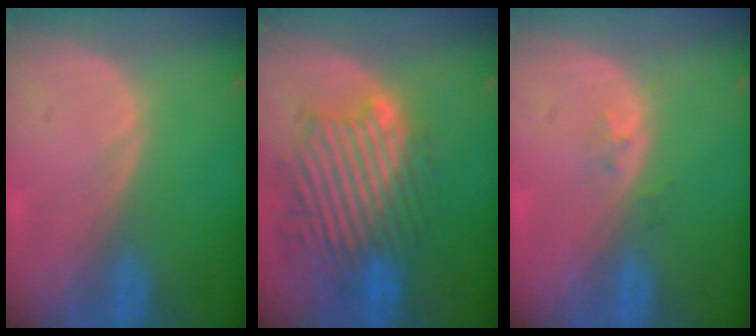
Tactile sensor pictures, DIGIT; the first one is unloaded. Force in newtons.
{"total": 10.8, "press": 10.1, "slide": 4.0}
{"total": 1.6, "press": 1.2, "slide": 1.0}